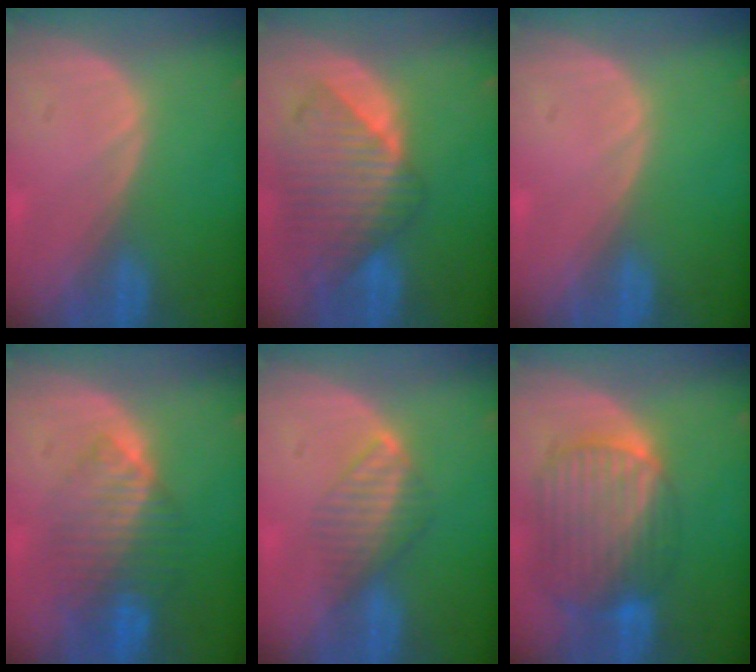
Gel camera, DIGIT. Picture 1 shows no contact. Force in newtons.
{"total": 9.8, "press": 8.6, "slide": 4.8}
{"total": 0.0}
{"total": 8.0, "press": 7.2, "slide": 3.3}
{"total": 4.1, "press": 4.1, "slide": 0.8}
{"total": 10.4, "press": 8.8, "slide": 5.5}